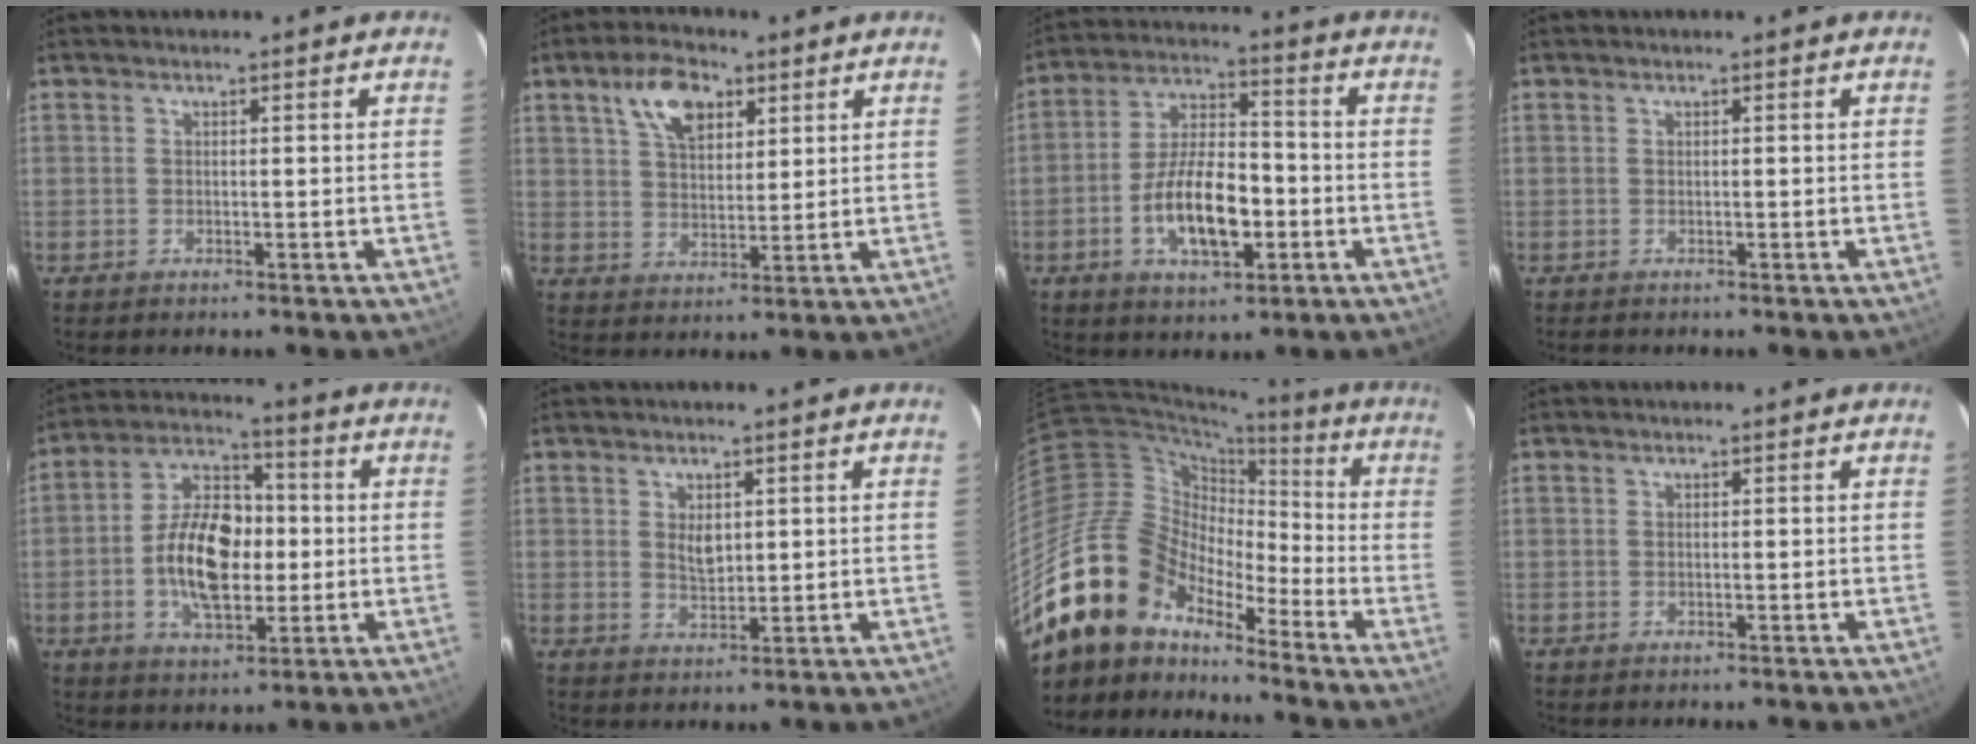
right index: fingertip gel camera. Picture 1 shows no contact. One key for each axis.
{"total": 9.1, "fx": 4.7, "fy": 4.8, "fz": 6.1, "tx": -0.109, "ty": 0.019, "tz": 0.086}
{"total": 13.0, "fx": -3.9, "fy": 5.9, "fz": 10.9, "tx": -0.210, "ty": 0.007, "tz": -0.063}
{"total": 0.0}
{"total": 14.5, "fx": -1.6, "fy": 8.3, "fz": 11.8, "tx": -0.224, "ty": 0.019, "tz": -0.028}
{"total": 3.4, "fx": 0.9, "fy": 2.1, "fz": 2.5, "tx": -0.040, "ty": 0.000, "tz": 0.019}
{"total": 17.7, "fx": -14.2, "fy": 8.8, "fz": 5.9, "tx": -0.117, "ty": 0.018, "tz": -0.267}
{"total": 0.0}